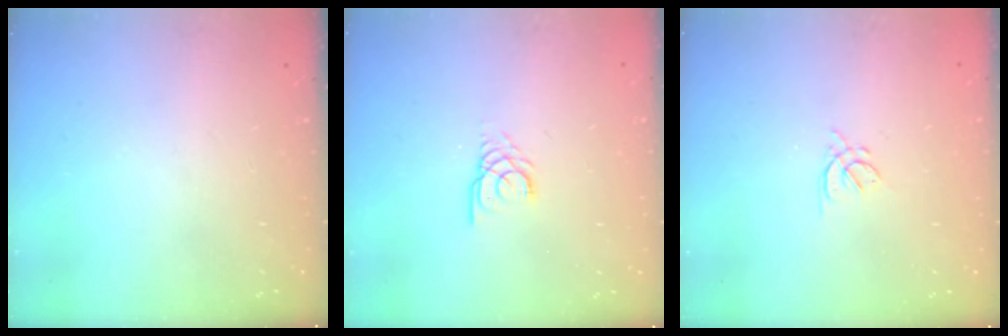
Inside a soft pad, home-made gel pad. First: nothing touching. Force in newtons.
{"total": 3.0, "press": 3.0, "slide": 0.3}
{"total": 2.8, "press": 2.8, "slide": 0.7}